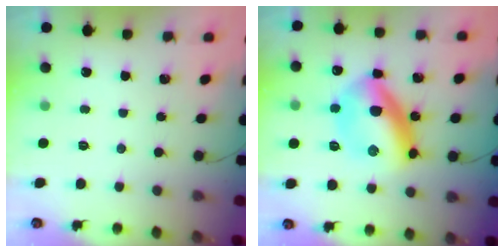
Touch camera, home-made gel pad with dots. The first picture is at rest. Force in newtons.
{"total": 16.4, "press": 16.4, "slide": 0.9}